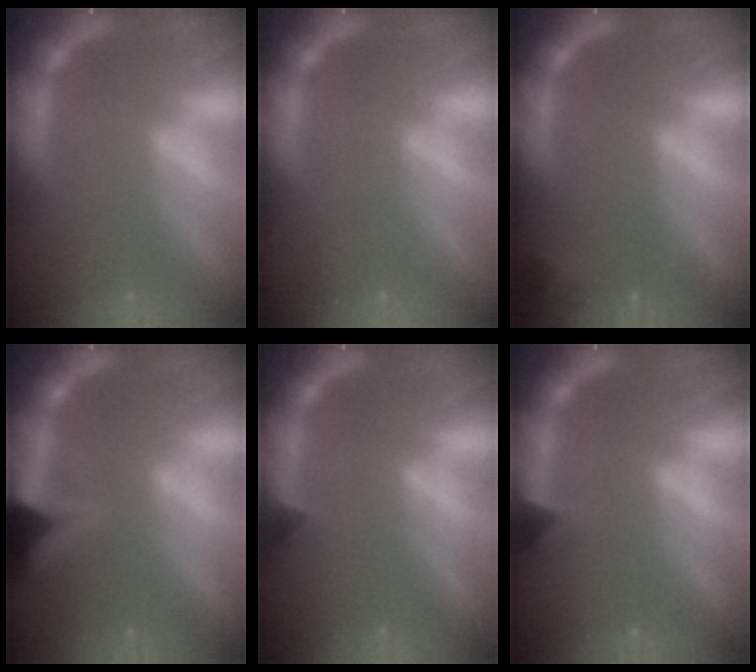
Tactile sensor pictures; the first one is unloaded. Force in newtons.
{"total": 0.0}
{"total": 0.9}
{"total": 5.4}
{"total": 0.9}
{"total": 1.4}